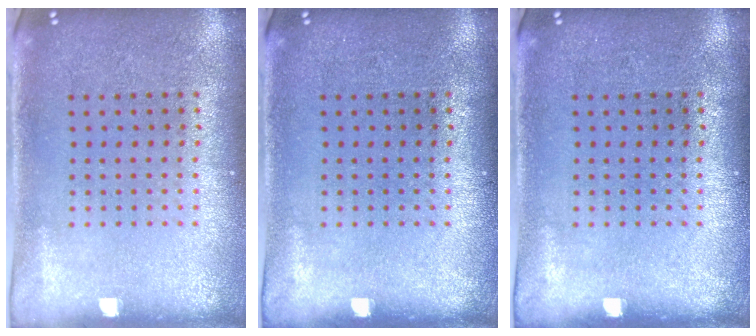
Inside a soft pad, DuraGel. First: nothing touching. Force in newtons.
{"total": 0.0}
{"total": 0.0}